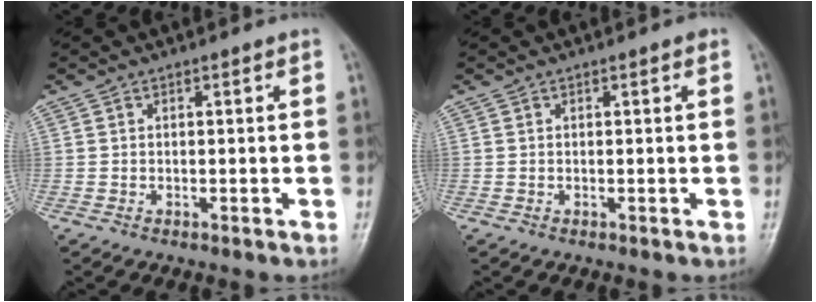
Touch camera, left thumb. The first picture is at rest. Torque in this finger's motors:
{"motor_torque": [0.32, 0.18, 0.10, 0.08, 0.00]}